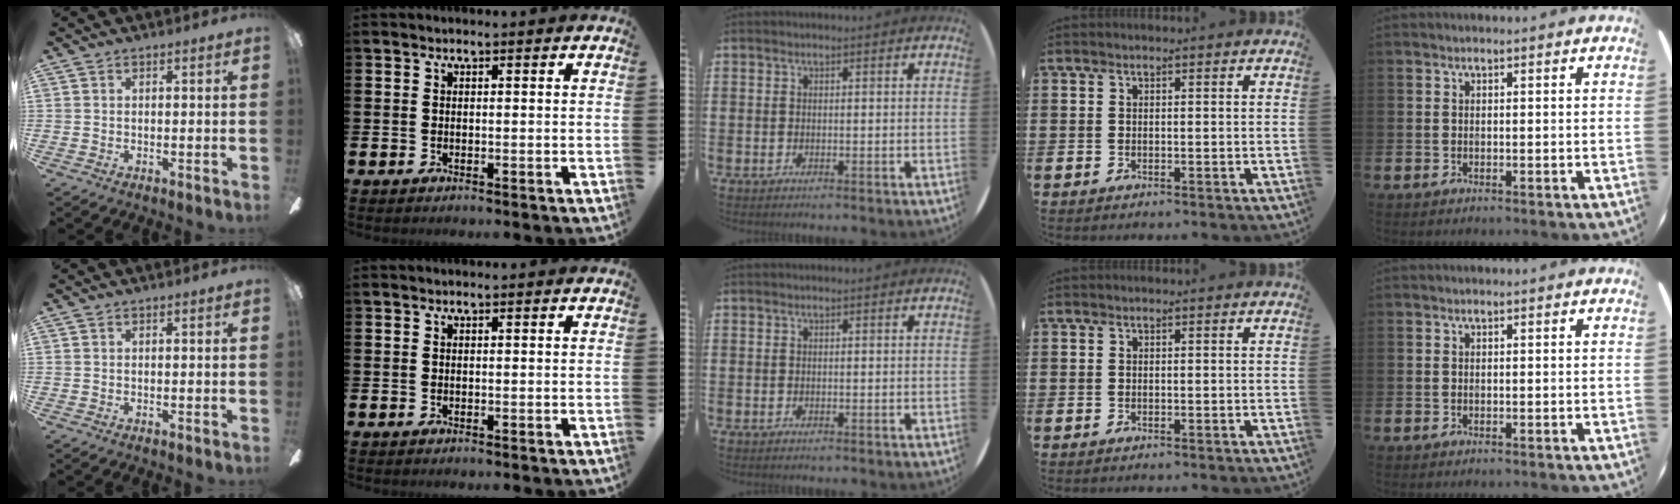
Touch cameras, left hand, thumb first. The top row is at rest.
{}